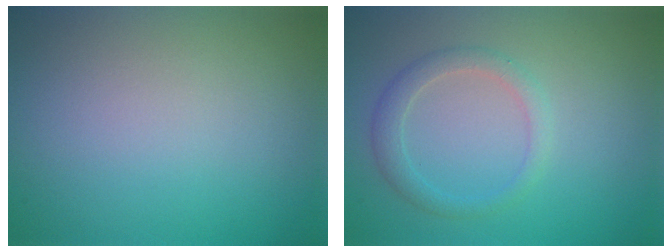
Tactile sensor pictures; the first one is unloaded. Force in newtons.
{"total": 2.1, "press": 2.1, "slide": 0.2}